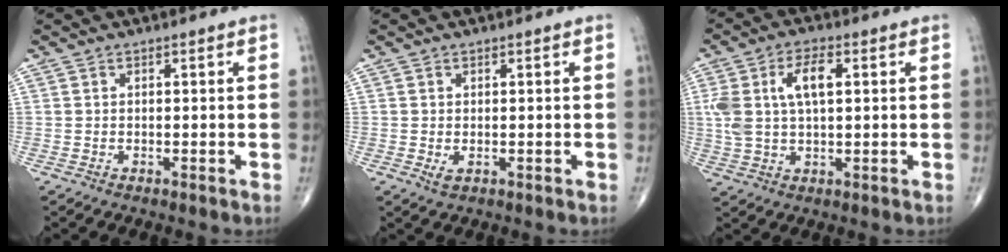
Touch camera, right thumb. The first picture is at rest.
{"total": 1.3, "force": [-0.2, 0.8, 1.0], "torque": [-0.017, -0.003, 0.000]}
{"total": 9.5, "force": [2.2, 4.6, 8.1], "torque": [-0.166, 0.013, 0.044]}